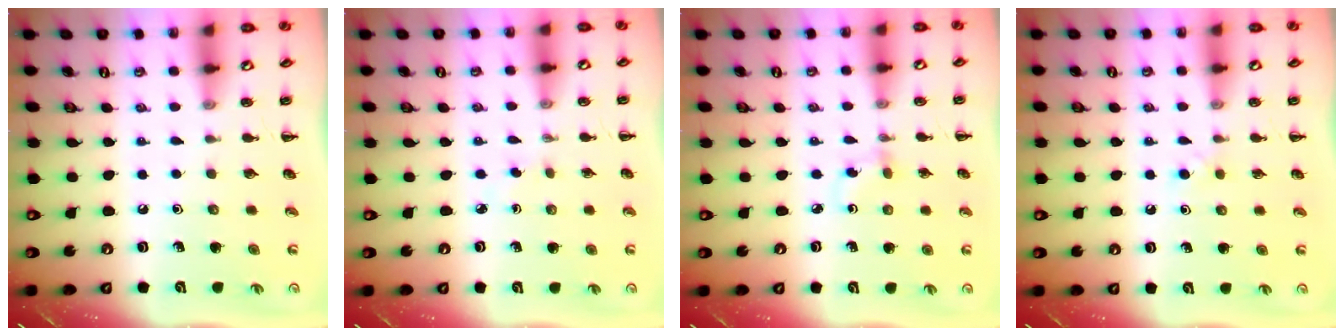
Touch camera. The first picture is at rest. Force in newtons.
{"total": 1.7, "press": 1.5, "slide": 0.8}
{"total": 2.5, "press": 2.2, "slide": 1.1}
{"total": 3.0, "press": 2.6, "slide": 1.4}